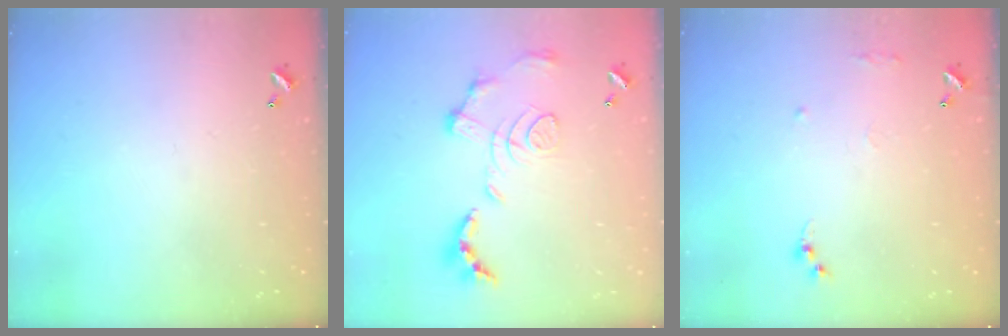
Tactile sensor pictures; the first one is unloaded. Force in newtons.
{"total": 1.5, "press": 0.8, "slide": 1.3}
{"total": 7.5, "press": 7.4, "slide": 0.8}